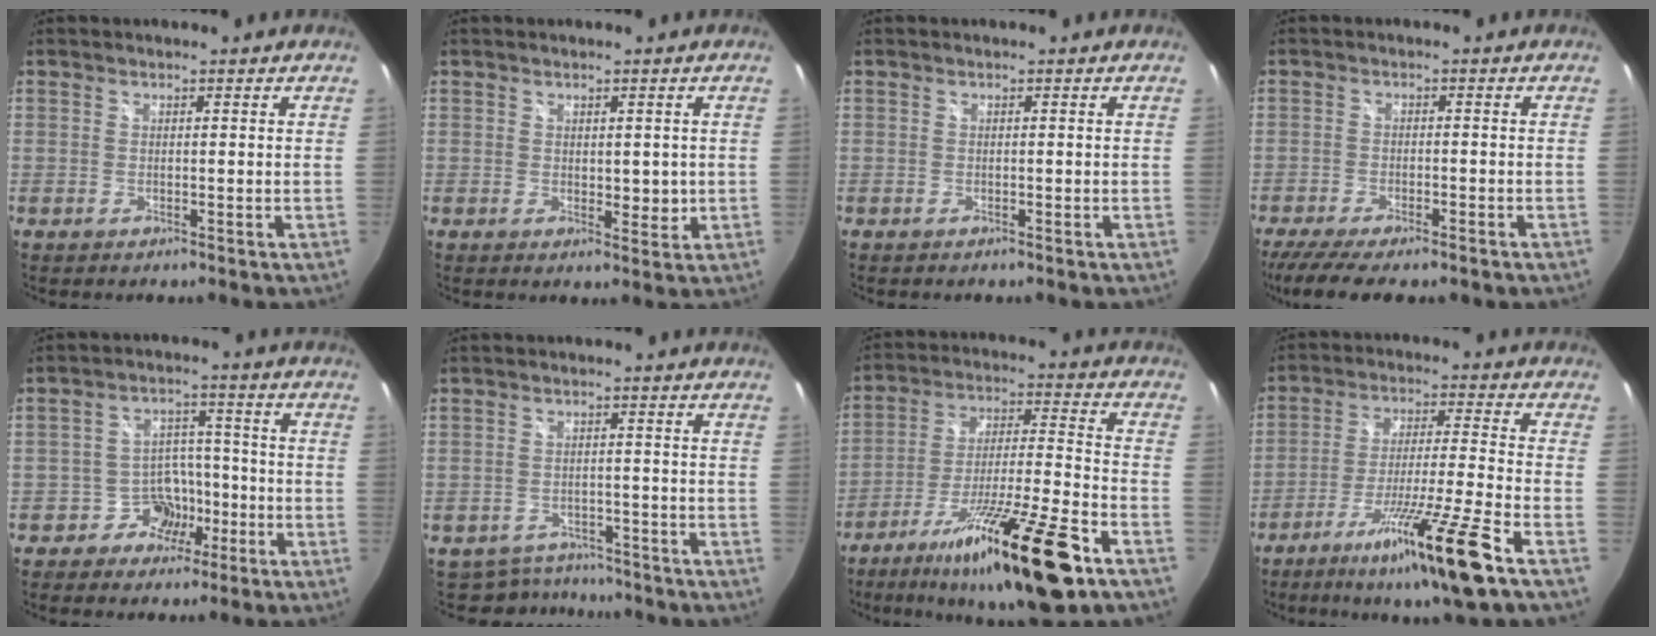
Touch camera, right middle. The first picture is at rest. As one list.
[{"total": 2.4, "force": [0.7, 1.5, 1.8], "torque": [-0.021, -0.002, 0.012]}, {"total": 0.0}, {"total": 10.9, "force": [-8.4, 2.7, 6.4], "torque": [-0.139, -0.039, -0.133]}, {"total": 6.6, "force": [-3.8, 5.3, 1.3], "torque": [-0.023, 0.029, -0.057]}, {"total": 6.6, "force": [-5.8, 3.2, 0.5], "torque": [-0.020, 0.006, -0.081]}, {"total": 22.0, "force": [-14.0, 2.1, 16.9], "torque": [-0.295, -0.031, -0.233]}, {"total": 15.7, "force": [-9.8, -1.5, 12.2], "torque": [-0.230, -0.038, -0.165]}]